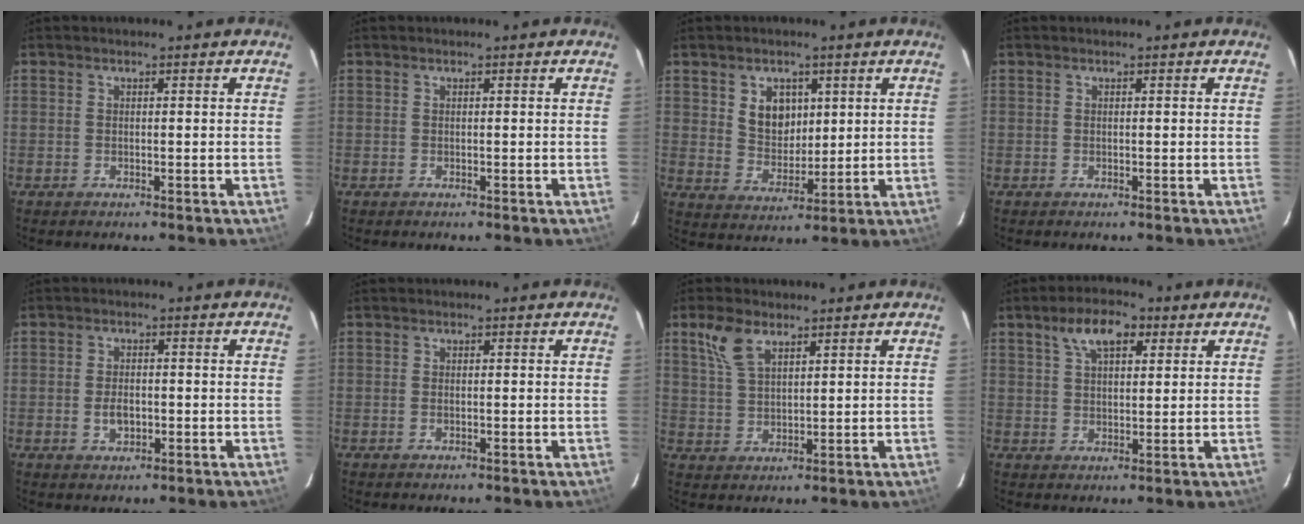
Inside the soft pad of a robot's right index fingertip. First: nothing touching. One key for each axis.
{"total": 0.0}
{"total": 7.1, "fx": 2.6, "fy": 5.3, "fz": 3.9, "tx": -0.063, "ty": 0.004, "tz": 0.059}
{"total": 0.0}
{"total": 3.6, "fx": -0.8, "fy": 2.3, "fz": 2.7, "tx": -0.050, "ty": -0.001, "tz": -0.012}
{"total": 0.7, "fx": 0.0, "fy": 0.5, "fz": 0.6, "tx": -0.011, "ty": 0.000, "tz": -0.001}
{"total": 6.6, "fx": 4.0, "fy": 3.2, "fz": 4.2, "tx": -0.090, "ty": 0.013, "tz": 0.082}
{"total": 7.6, "fx": 3.9, "fy": 3.7, "fz": 5.4, "tx": -0.099, "ty": 0.022, "tz": 0.067}